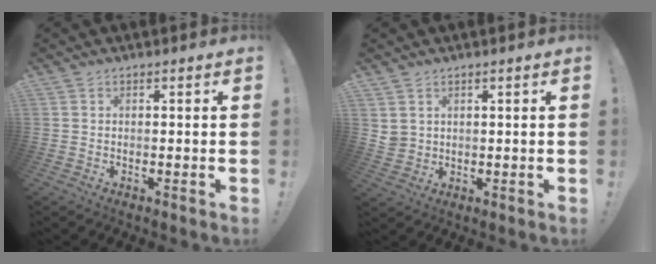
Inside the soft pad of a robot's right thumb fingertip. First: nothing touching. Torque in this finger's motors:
{"motor_torque": [0.07, 0.05, 0.04, -0.04, 0.02]}